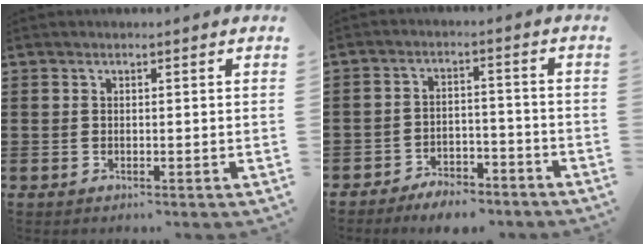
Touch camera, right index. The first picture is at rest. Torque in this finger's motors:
{"motor_torque": [0.40, 0.74, -0.03, -0.06]}